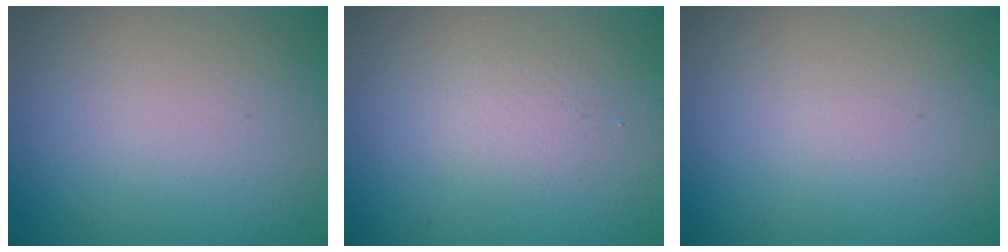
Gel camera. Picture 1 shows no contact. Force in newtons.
{"total": 1.2, "press": 1.2, "slide": 0.0}
{"total": 0.0}